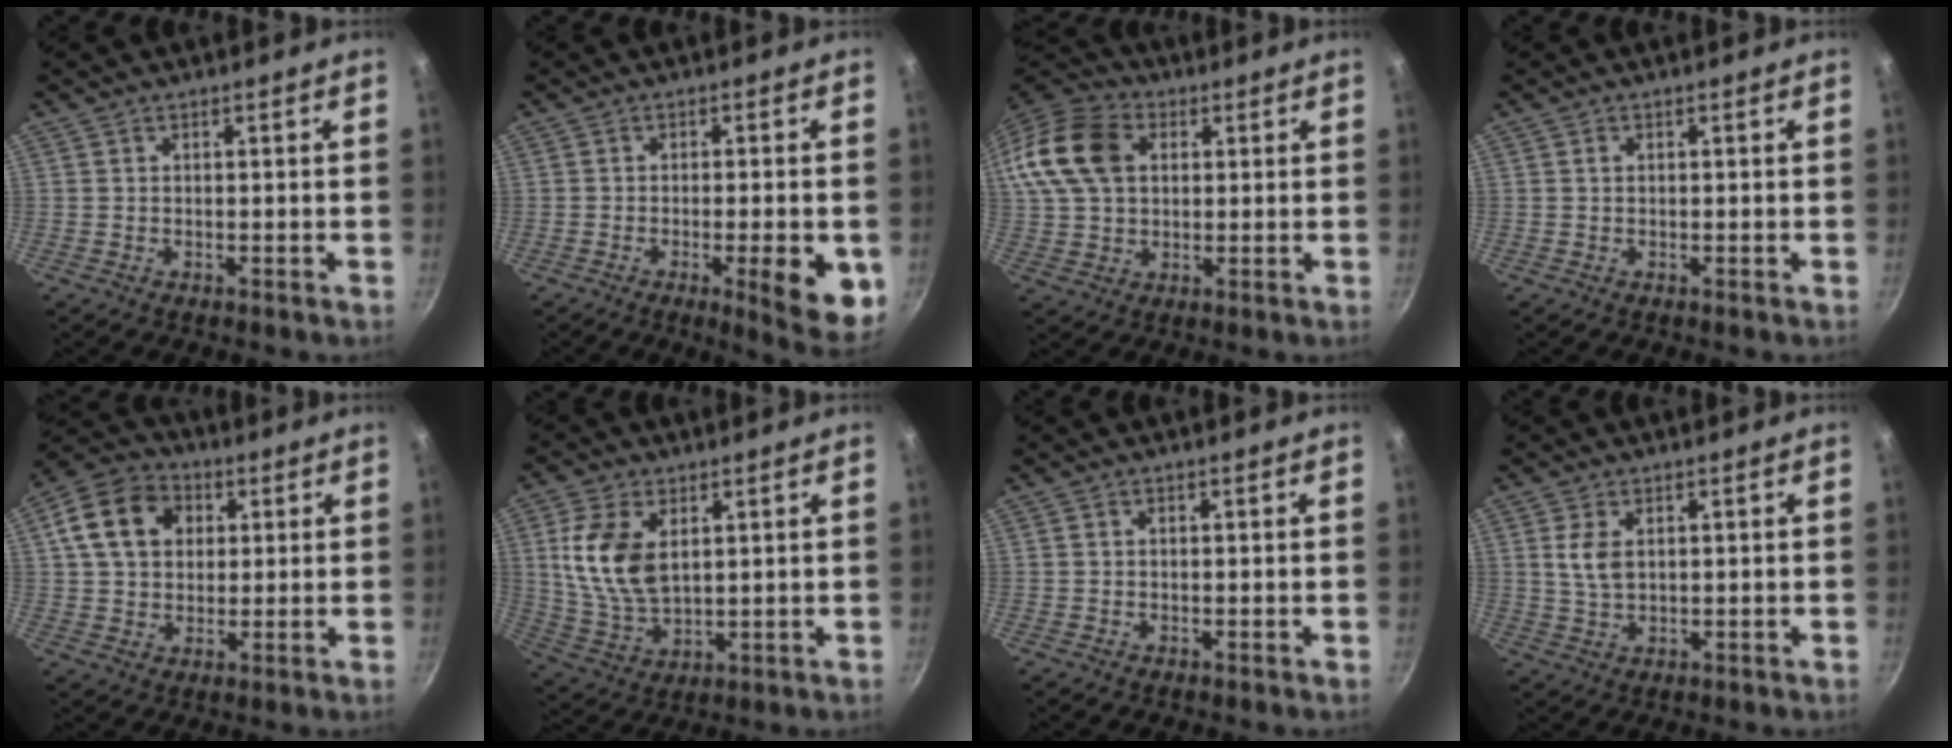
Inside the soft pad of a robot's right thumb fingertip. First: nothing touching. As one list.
[{"total": 10.4, "force": [-2.9, 2.5, 9.7], "torque": [-0.113, 0.000, -0.036]}, {"total": 18.3, "force": [4.5, 13.4, 11.7], "torque": [-0.242, 0.025, 0.072]}, {"total": 0.6, "force": [0.1, 0.5, 0.4], "torque": [-0.006, 0.003, 0.002]}, {"total": 13.3, "force": [3.4, 10.3, 7.6], "torque": [-0.116, 0.014, 0.044]}, {"total": 12.4, "force": [3.1, 7.4, 9.5], "torque": [-0.181, -0.019, 0.069]}, {"total": 0.5, "force": [0.1, 0.4, 0.3], "torque": [-0.004, 0.003, 0.001]}, {"total": 4.6, "force": [1.2, 2.7, 3.5], "torque": [-0.068, -0.005, 0.024]}]